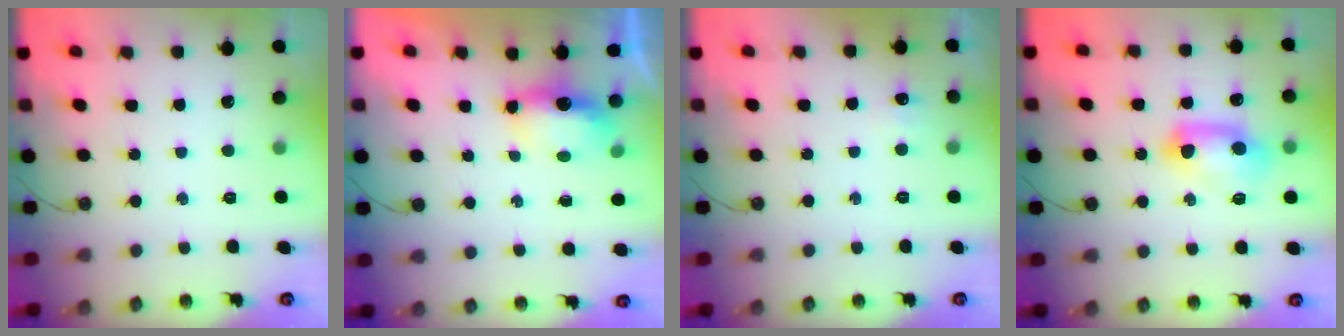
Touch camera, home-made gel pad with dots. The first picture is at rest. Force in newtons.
{"total": 6.1, "press": 6.0, "slide": 0.6}
{"total": 5.0, "press": 5.0, "slide": 0.6}
{"total": 10.8, "press": 10.7, "slide": 1.3}